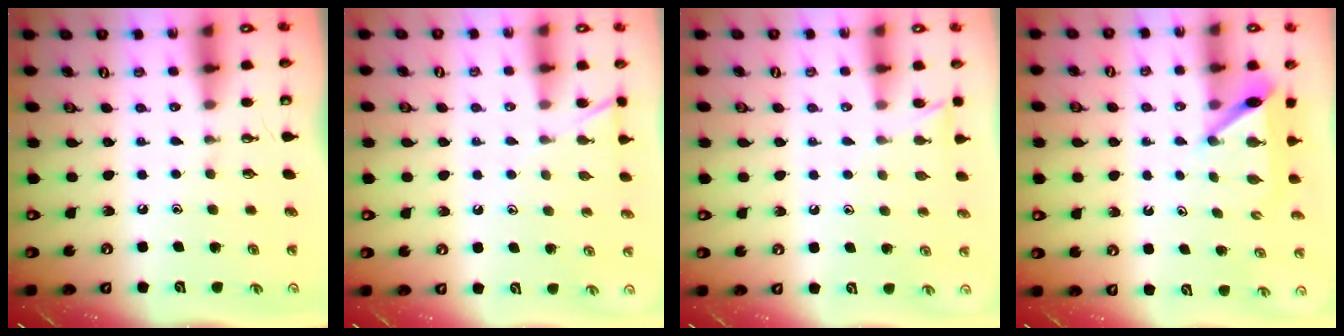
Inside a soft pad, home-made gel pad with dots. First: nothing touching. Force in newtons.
{"total": 5.7, "press": 5.7, "slide": 0.5}
{"total": 5.4, "press": 5.4, "slide": 0.6}
{"total": 6.1, "press": 6.1, "slide": 0.2}